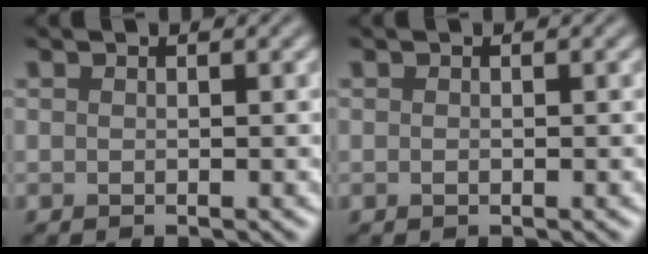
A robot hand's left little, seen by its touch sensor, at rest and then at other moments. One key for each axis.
{"total": 0.0}